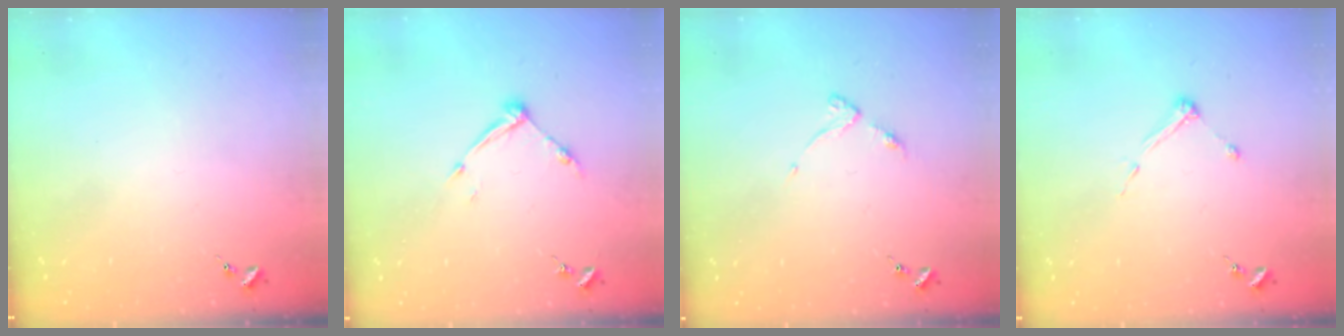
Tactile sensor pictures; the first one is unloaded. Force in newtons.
{"total": 8.4, "press": 8.4, "slide": 0.5}
{"total": 3.5, "press": 3.5, "slide": 0.5}
{"total": 4.4, "press": 4.3, "slide": 0.5}